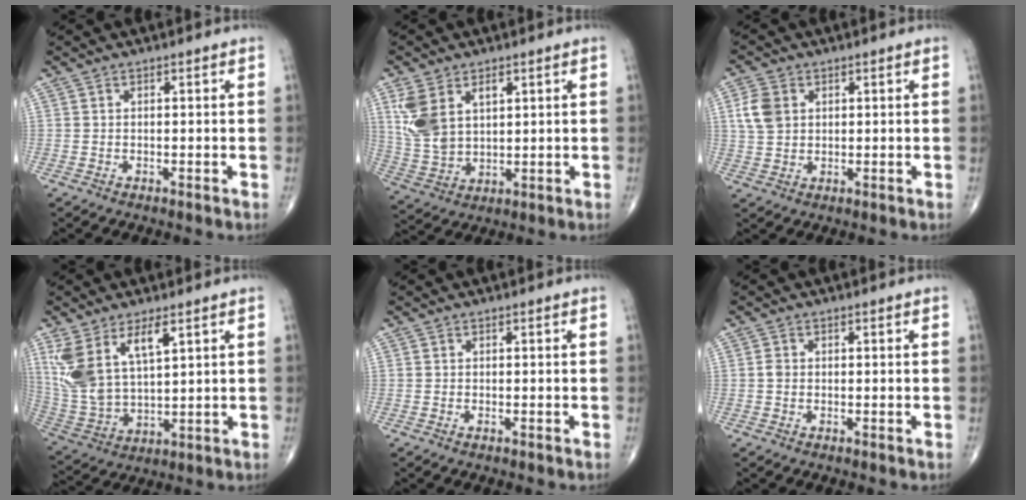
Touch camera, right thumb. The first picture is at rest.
{"total": 10.3, "force": [3.9, 6.4, 7.1], "torque": [-0.137, -0.007, 0.091]}
{"total": 5.7, "force": [1.6, 4.3, 3.4], "torque": [-0.063, 0.000, 0.031]}
{"total": 12.8, "force": [6.0, 5.6, 9.8], "torque": [-0.202, -0.022, 0.134]}
{"total": 0.0}
{"total": 1.0, "force": [-0.1, 0.8, 0.6], "torque": [-0.008, 0.002, -0.004]}